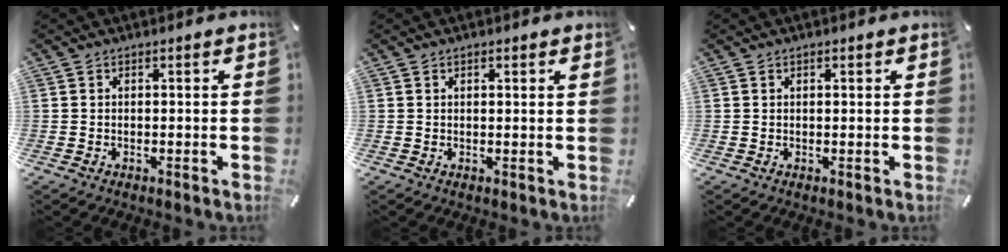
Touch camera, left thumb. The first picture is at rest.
{"total": 0.9, "force": [0.5, 0.2, 0.6], "torque": [-0.005, -0.004, 0.007]}
{"total": 0.6, "force": [0.3, 0.3, 0.4], "torque": [-0.008, 0.002, 0.005]}